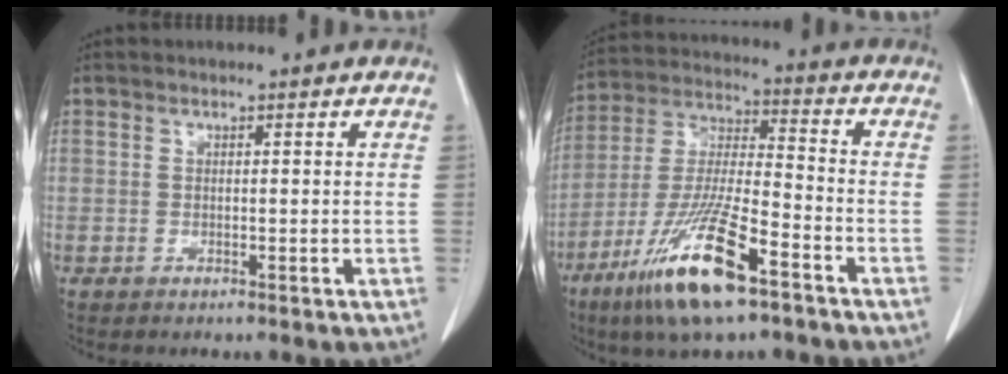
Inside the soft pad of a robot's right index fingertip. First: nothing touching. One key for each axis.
{"total": 15.9, "fx": -9.1, "fy": 2.1, "fz": 12.9, "tx": -0.272, "ty": -0.034, "tz": -0.167}